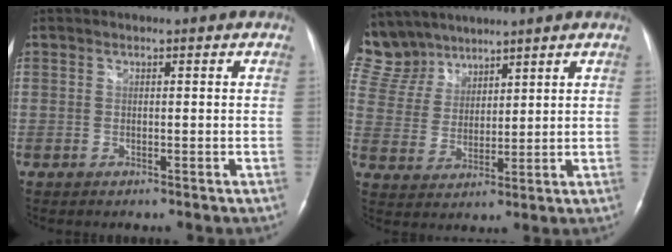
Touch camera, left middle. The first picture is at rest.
{"total": 10.7, "force": [9.3, 5.2, 0.9], "torque": [-0.035, 0.017, 0.201]}